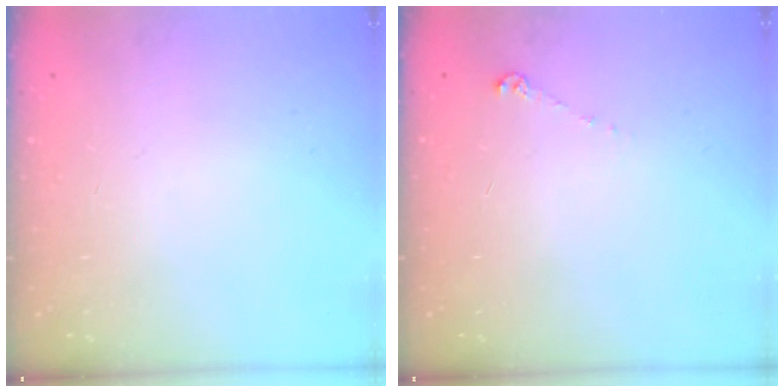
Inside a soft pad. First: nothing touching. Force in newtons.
{"total": 4.3, "press": 4.2, "slide": 0.6}